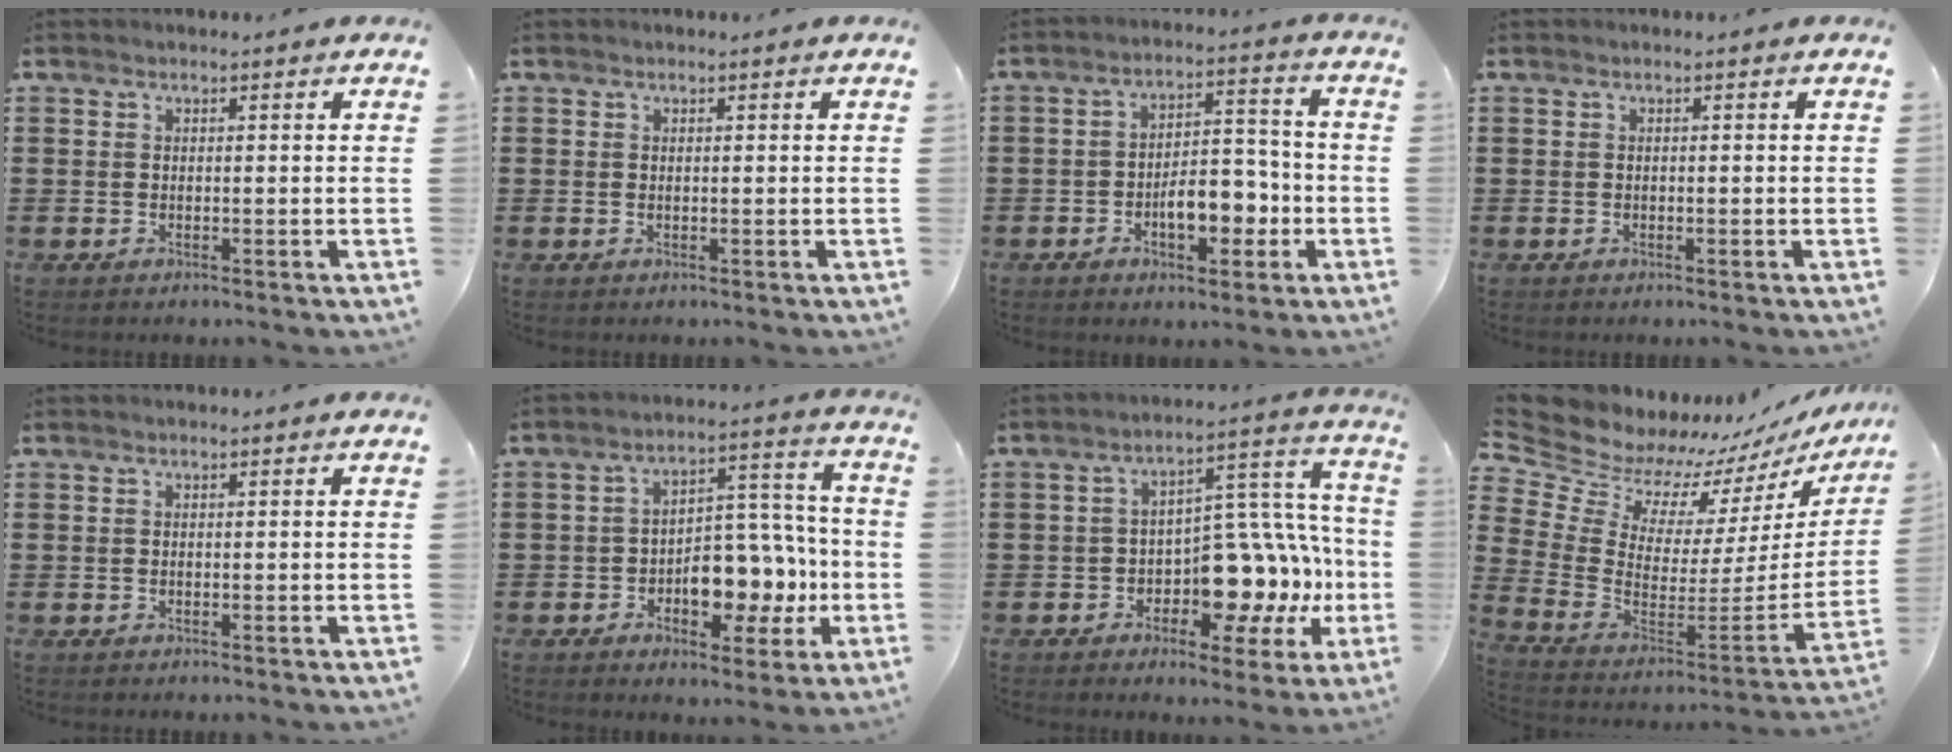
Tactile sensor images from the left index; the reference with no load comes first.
{"total": 0.0}
{"total": 7.9, "force": [-2.8, 4.0, 6.2], "torque": [-0.087, 0.011, -0.054]}
{"total": 0.0}
{"total": 0.0}
{"total": 8.6, "force": [-2.5, 5.8, 5.8], "torque": [-0.091, 0.012, -0.043]}
{"total": 10.4, "force": [-2.9, 6.7, 7.5], "torque": [-0.109, -0.011, -0.046]}
{"total": 8.0, "force": [7.2, 3.4, -0.2], "torque": [-0.055, -0.072, 0.128]}